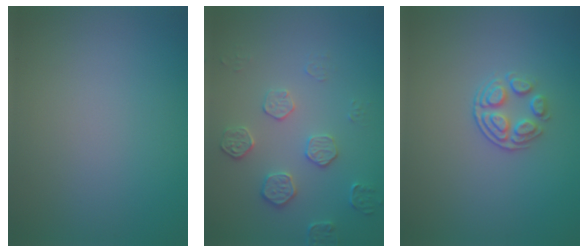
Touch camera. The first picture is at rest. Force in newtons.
{"total": 2.2, "press": 1.8, "slide": 1.2}
{"total": 2.4, "press": 1.8, "slide": 1.6}